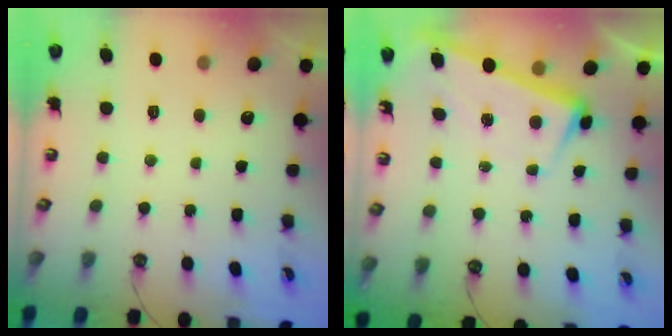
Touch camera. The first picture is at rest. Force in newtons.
{"total": 3.5, "press": 3.3, "slide": 1.1}